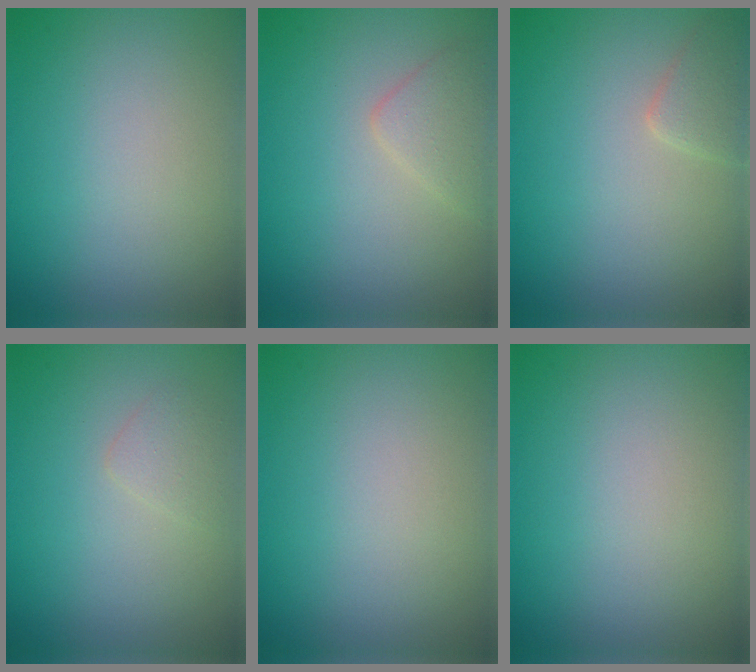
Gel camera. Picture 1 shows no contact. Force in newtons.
{"total": 1.9, "press": 1.9, "slide": 0.0}
{"total": 1.7, "press": 1.7, "slide": 0.1}
{"total": 1.2, "press": 1.2, "slide": 0.1}
{"total": 0.0}
{"total": 0.0}